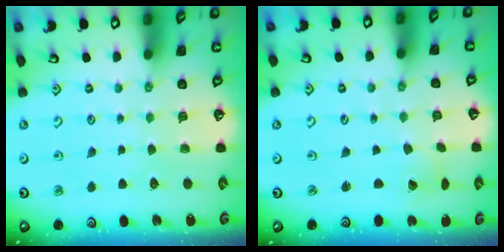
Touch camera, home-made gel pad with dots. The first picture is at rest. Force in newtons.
{"total": 2.2, "press": 2.2, "slide": 0.2}